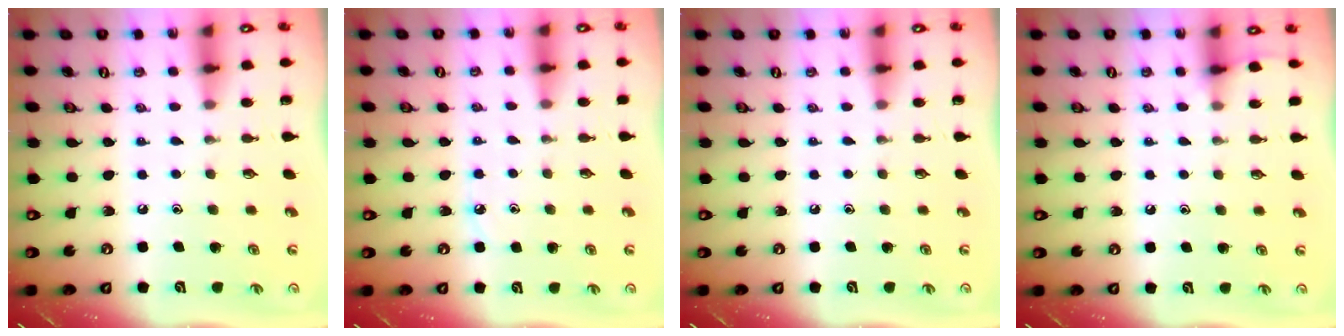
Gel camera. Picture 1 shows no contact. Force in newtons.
{"total": 3.7, "press": 3.7, "slide": 0.5}
{"total": 0.0}
{"total": 4.0, "press": 3.9, "slide": 0.6}